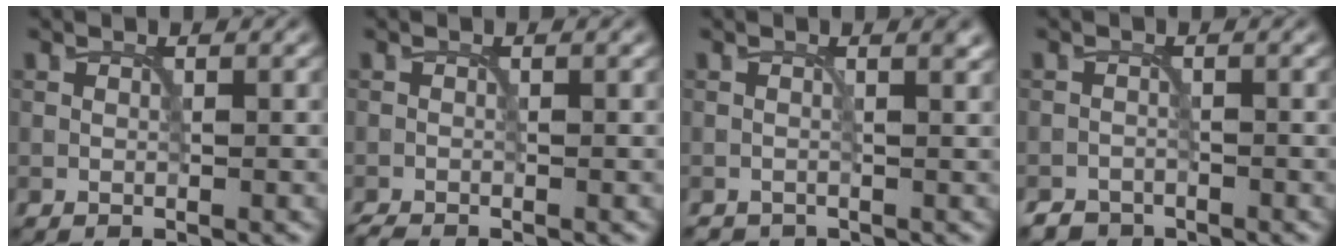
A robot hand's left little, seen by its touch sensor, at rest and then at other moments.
{"total": 1.0, "force": [-0.9, 0.0, 0.2], "torque": [0.000, -0.005, -0.022]}
{"total": 0.8, "force": [-0.3, 0.6, 0.4], "torque": [-0.002, -0.007, -0.004]}
{"total": 2.3, "force": [-2.1, 0.9, -0.1], "torque": [0.003, -0.001, -0.037]}